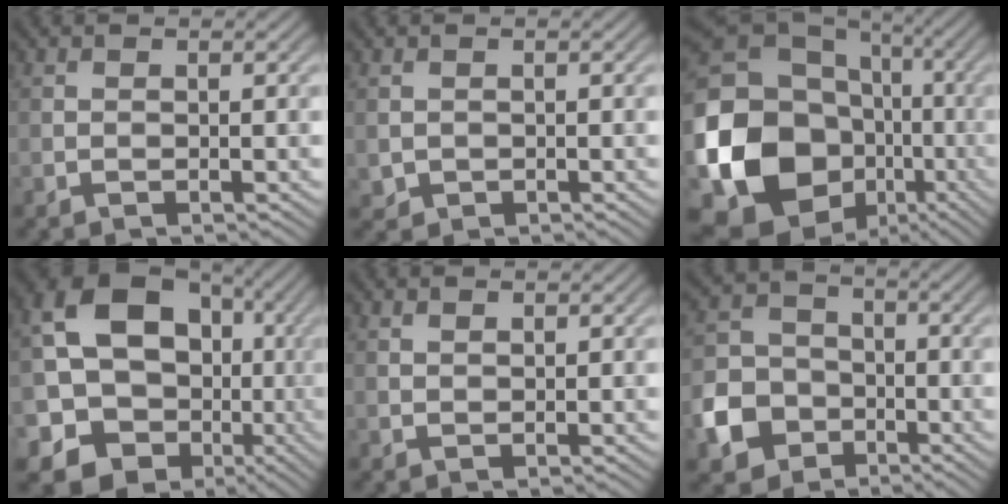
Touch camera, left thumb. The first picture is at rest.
{"total": 1.0, "force": [0.1, 0.9, 0.3], "torque": [-0.008, -0.007, 0.006]}
{"total": 20.7, "force": [-4.9, 17.3, 10.3], "torque": [-0.256, -0.047, -0.085]}
{"total": 16.9, "force": [-0.9, 14.7, 8.2], "torque": [-0.163, -0.018, -0.003]}
{"total": 0.9, "force": [0.6, 0.3, 0.5], "torque": [-0.013, 0.000, 0.015]}
{"total": 7.6, "force": [-3.2, 6.1, 3.2], "torque": [-0.083, -0.007, -0.078]}